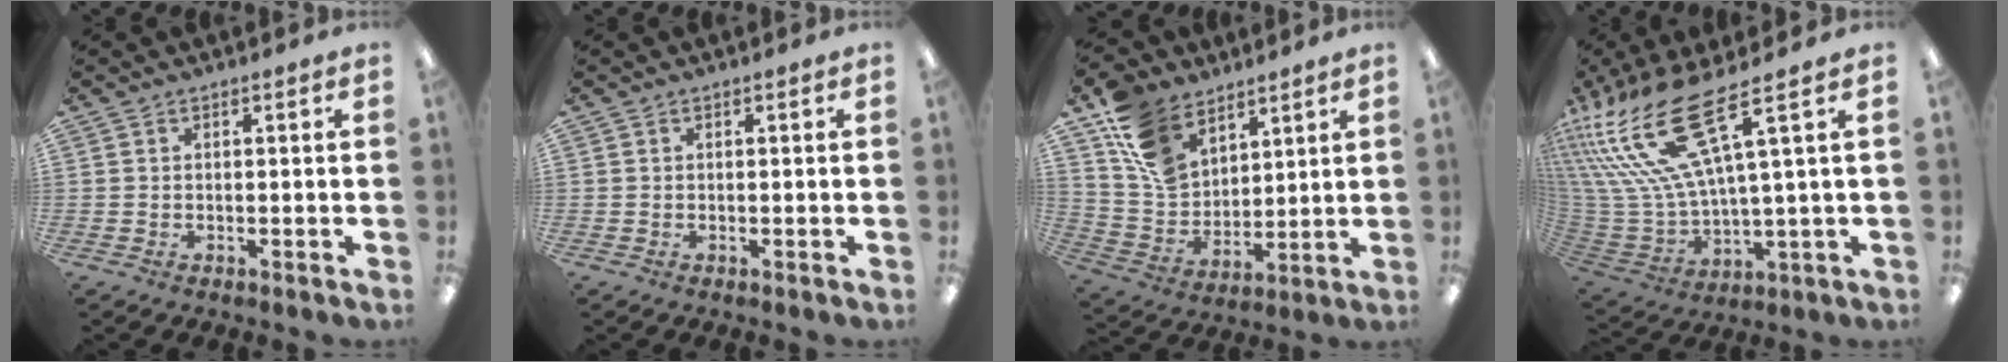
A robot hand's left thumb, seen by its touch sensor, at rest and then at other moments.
{"total": 0.0}
{"total": 13.5, "force": [9.1, 8.6, 4.9], "torque": [-0.114, -0.044, 0.182]}
{"total": 24.5, "force": [12.4, 7.5, 19.8], "torque": [-0.417, -0.069, 0.213]}